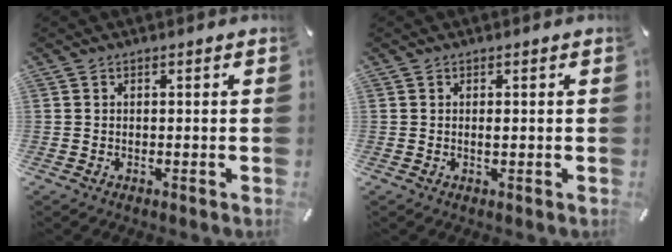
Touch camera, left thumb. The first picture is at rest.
{"total": 0.9, "force": [0.1, 0.3, 0.8], "torque": [-0.016, 0.000, 0.000]}